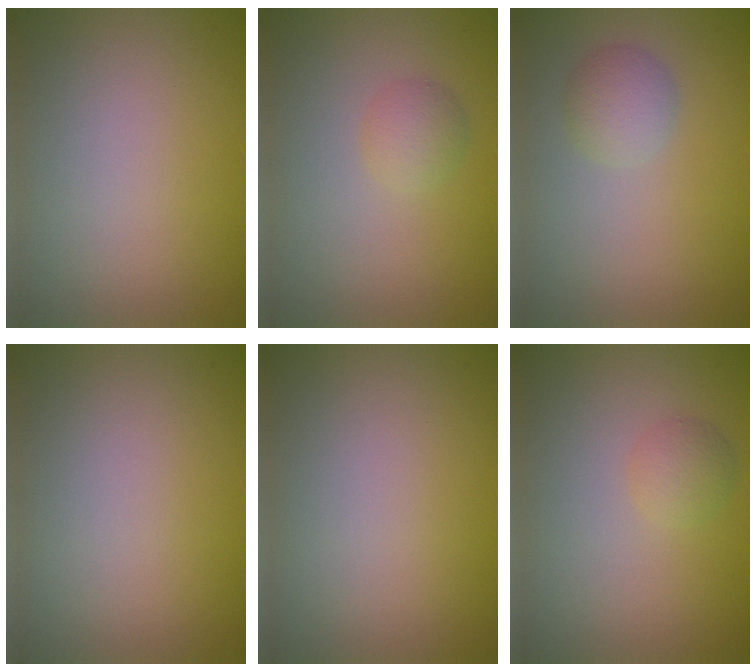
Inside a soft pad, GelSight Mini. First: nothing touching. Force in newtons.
{"total": 1.7, "press": 1.7, "slide": 0.0}
{"total": 2.2, "press": 2.2, "slide": 0.1}
{"total": 0.0}
{"total": 0.0}
{"total": 1.6, "press": 1.6, "slide": 0.1}